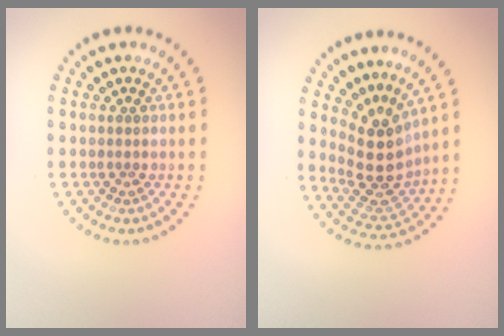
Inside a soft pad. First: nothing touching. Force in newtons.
{"total": 4.2, "press": 3.5, "slide": 2.3}